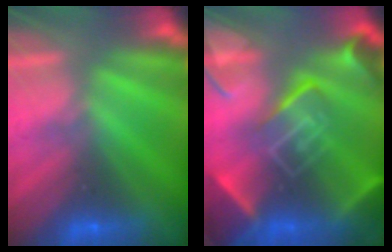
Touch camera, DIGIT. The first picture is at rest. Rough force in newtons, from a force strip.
{"total": 8.1}